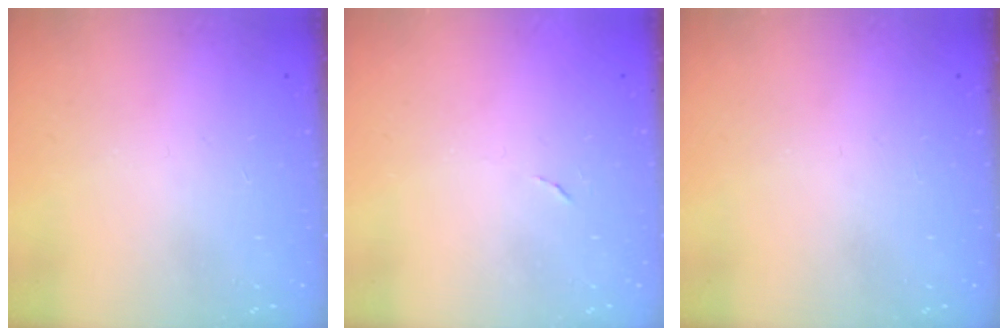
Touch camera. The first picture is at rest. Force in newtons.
{"total": 3.8, "press": 3.8, "slide": 0.2}
{"total": 0.0}